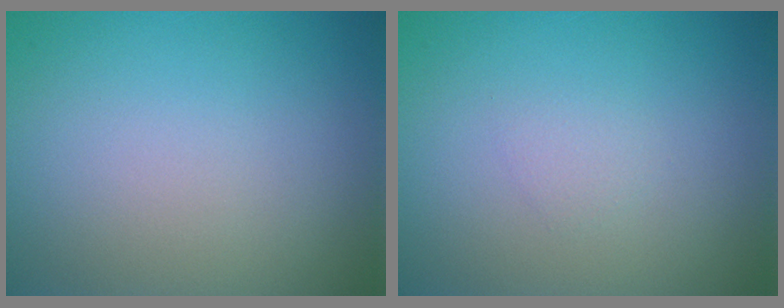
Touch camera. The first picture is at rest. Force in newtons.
{"total": 0.8, "press": 0.8, "slide": 0.1}